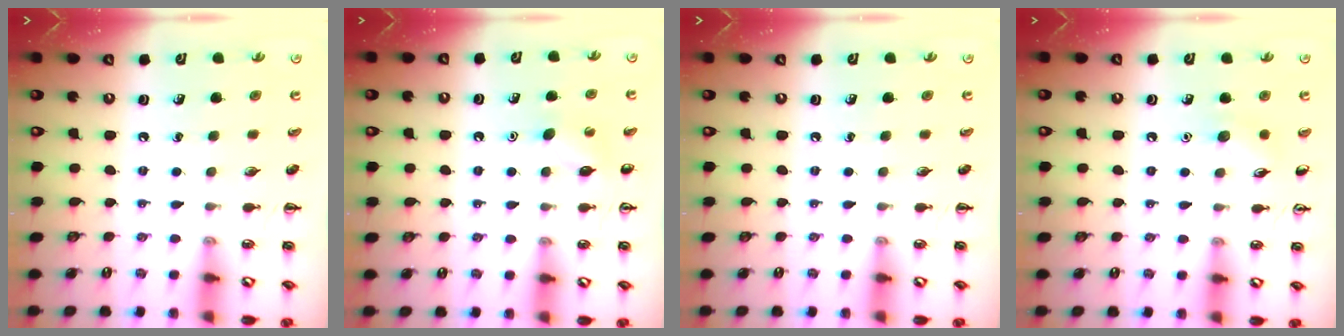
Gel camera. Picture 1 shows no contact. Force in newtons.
{"total": 5.5, "press": 5.3, "slide": 1.4}
{"total": 0.0}
{"total": 5.4, "press": 5.2, "slide": 1.5}